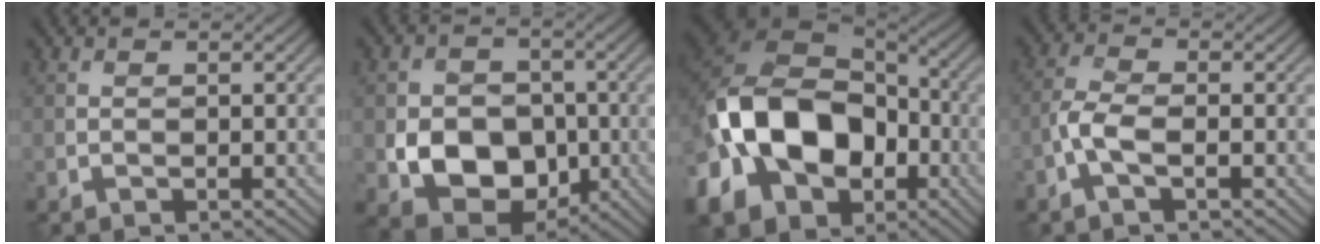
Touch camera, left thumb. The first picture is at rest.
{"total": 9.3, "force": [-2.3, 7.0, 5.6], "torque": [-0.112, -0.018, -0.046]}
{"total": 17.4, "force": [-4.4, 12.9, 10.9], "torque": [-0.241, -0.026, -0.076]}
{"total": 3.7, "force": [-1.4, 1.4, 3.1], "torque": [-0.077, 0.006, -0.039]}